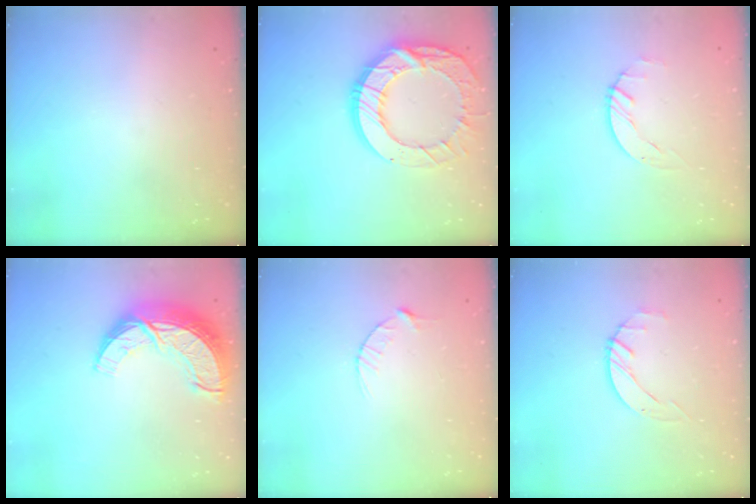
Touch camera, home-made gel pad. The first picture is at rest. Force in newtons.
{"total": 19.8, "press": 19.7, "slide": 1.7}
{"total": 1.5, "press": 1.5, "slide": 0.2}
{"total": 15.1, "press": 15.1, "slide": 1.3}
{"total": 2.9, "press": 2.9, "slide": 0.4}
{"total": 2.0, "press": 2.0, "slide": 0.3}